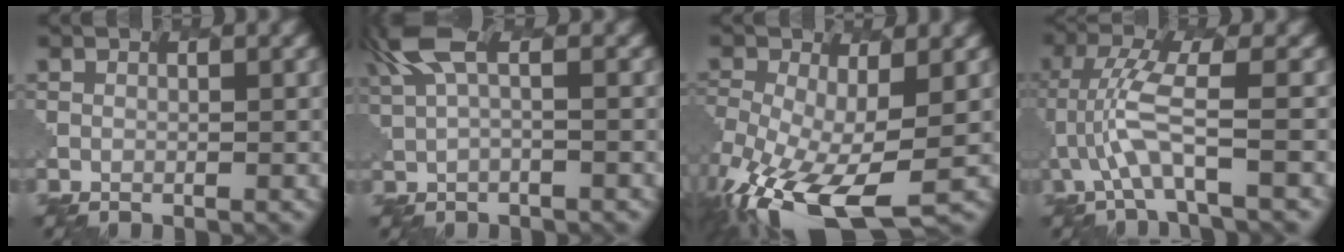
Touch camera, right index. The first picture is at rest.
{"total": 3.9, "force": [1.7, 1.0, 3.4], "torque": [-0.072, 0.006, 0.034]}
{"total": 12.2, "force": [-4.8, 5.6, 9.7], "torque": [-0.212, -0.051, -0.070]}
{"total": 3.9, "force": [-1.0, 0.4, 3.8], "torque": [-0.085, 0.006, -0.017]}